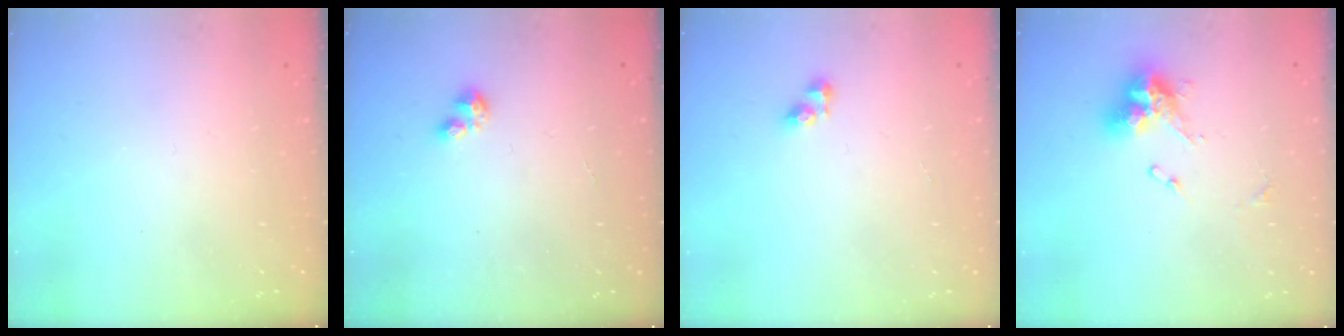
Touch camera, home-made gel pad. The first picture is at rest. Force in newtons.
{"total": 1.3, "press": 1.2, "slide": 0.3}
{"total": 3.4, "press": 3.4, "slide": 0.3}
{"total": 10.8, "press": 10.8, "slide": 1.1}